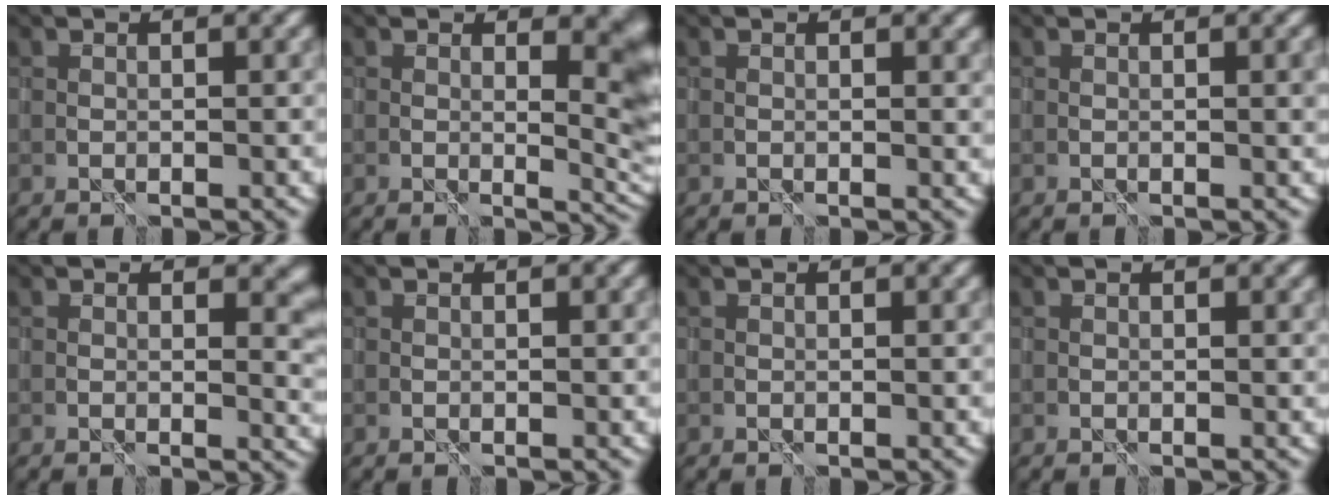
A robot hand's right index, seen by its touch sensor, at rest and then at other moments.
{"total": 6.3, "force": [1.3, 2.8, 5.5], "torque": [-0.043, -0.009, 0.022]}
{"total": 0.5, "force": [0.2, 0.3, 0.4], "torque": [-0.002, -0.001, 0.005]}
{"total": 1.0, "force": [0.1, 0.2, 1.0], "torque": [-0.013, -0.001, 0.002]}
{"total": 3.6, "force": [0.7, 2.2, 2.8], "torque": [-0.019, -0.008, 0.011]}
{"total": 0.0}
{"total": 0.0}
{"total": 0.0}